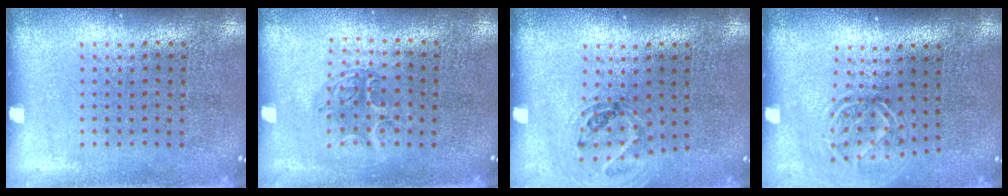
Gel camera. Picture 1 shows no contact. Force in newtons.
{"total": 1.2, "press": 1.1, "slide": 0.6}
{"total": 1.0, "press": 1.0, "slide": 0.1}
{"total": 1.7, "press": 1.2, "slide": 1.2}